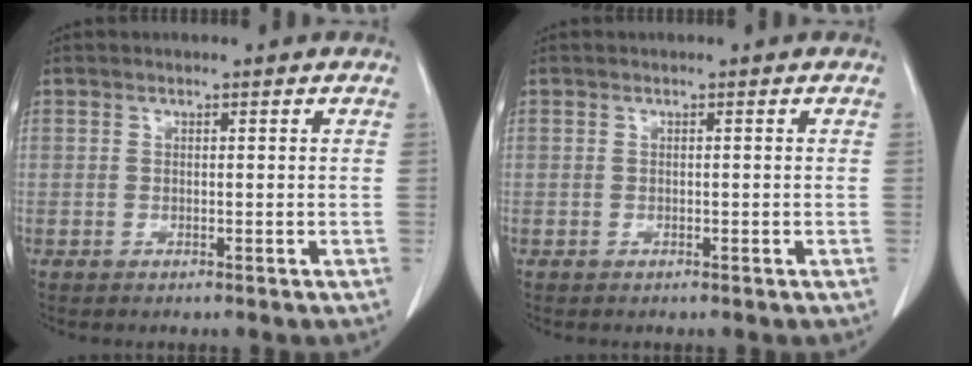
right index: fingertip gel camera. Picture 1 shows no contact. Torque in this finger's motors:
{"motor_torque": [-0.01, 0.01, 0.00, 0.00]}